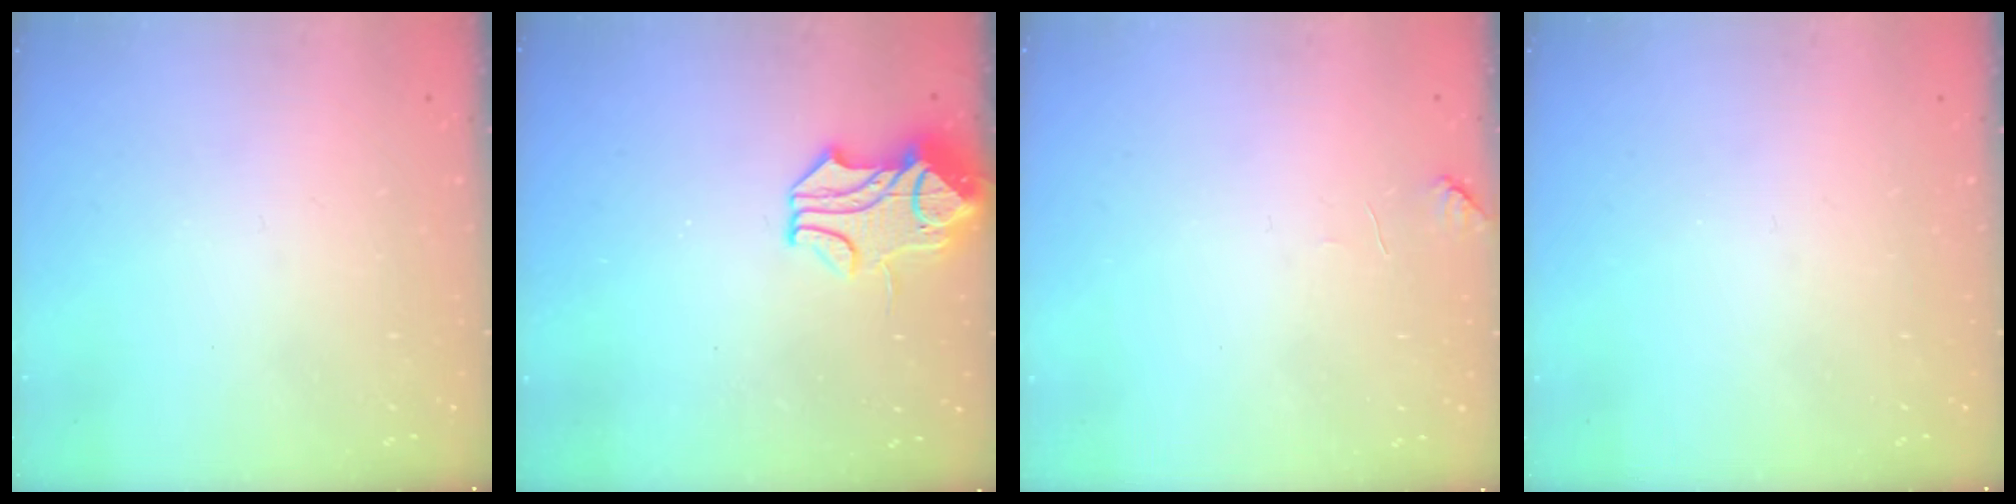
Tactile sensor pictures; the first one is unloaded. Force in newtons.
{"total": 1.8, "press": 1.1, "slide": 1.4}
{"total": 2.2, "press": 2.2, "slide": 0.5}
{"total": 0.0}